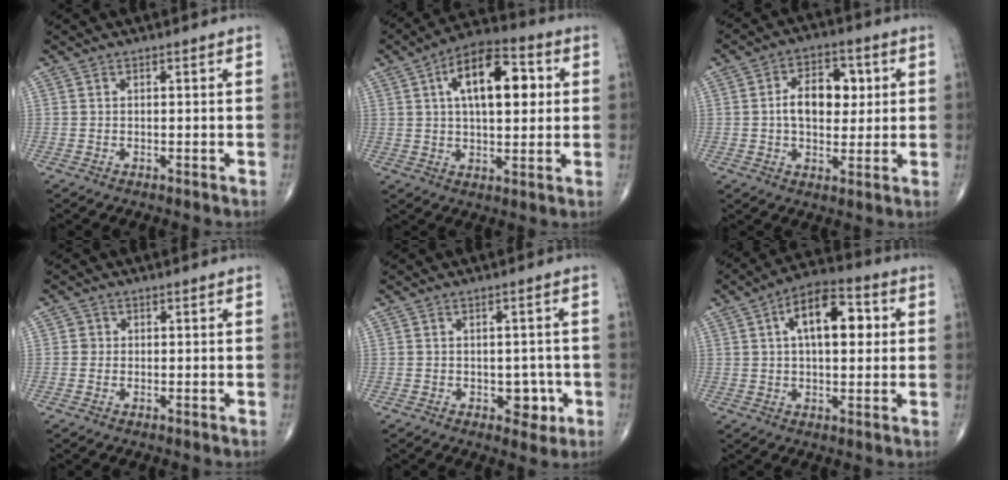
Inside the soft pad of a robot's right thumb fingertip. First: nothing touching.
{"total": 15.4, "force": [3.9, 7.6, 12.9], "torque": [-0.184, 0.014, 0.056]}
{"total": 10.3, "force": [1.3, 6.5, 7.8], "torque": [-0.092, 0.007, 0.018]}
{"total": 1.1, "force": [0.0, 1.1, 0.1], "torque": [0.006, 0.003, -0.001]}
{"total": 4.2, "force": [-1.2, 2.8, 2.9], "torque": [-0.007, 0.005, -0.012]}
{"total": 12.9, "force": [3.1, 6.5, 10.7], "torque": [-0.150, 0.019, 0.042]}